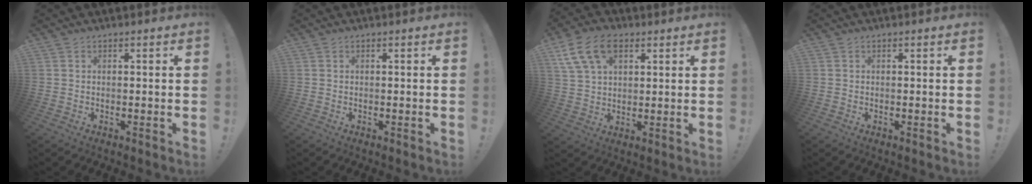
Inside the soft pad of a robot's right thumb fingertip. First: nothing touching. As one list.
[{"total": 0.0}, {"total": 13.0, "force": [6.0, 8.1, 8.2], "torque": [-0.150, -0.012, 0.117]}, {"total": 0.0}]